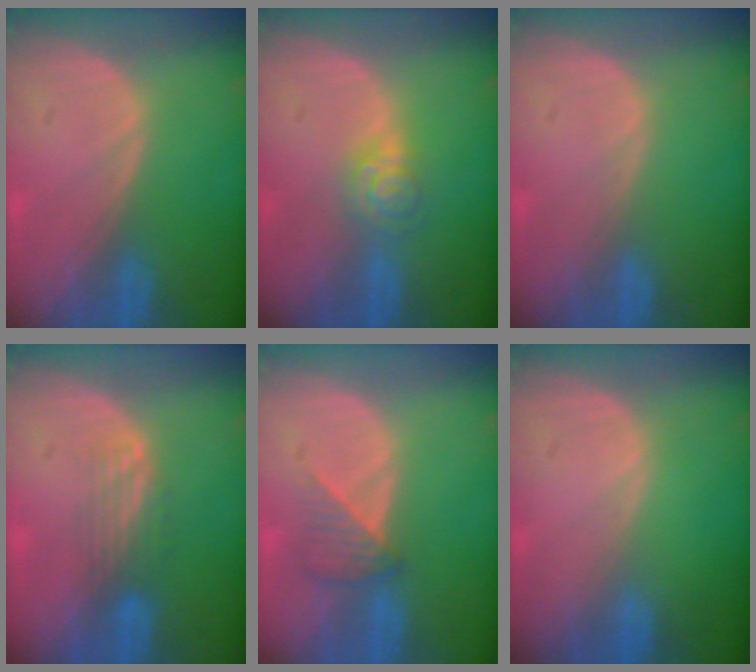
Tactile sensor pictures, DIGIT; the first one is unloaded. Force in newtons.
{"total": 4.4, "press": 3.9, "slide": 2.0}
{"total": 0.0}
{"total": 3.4, "press": 2.9, "slide": 1.8}
{"total": 3.4, "press": 3.3, "slide": 0.8}
{"total": 0.0}